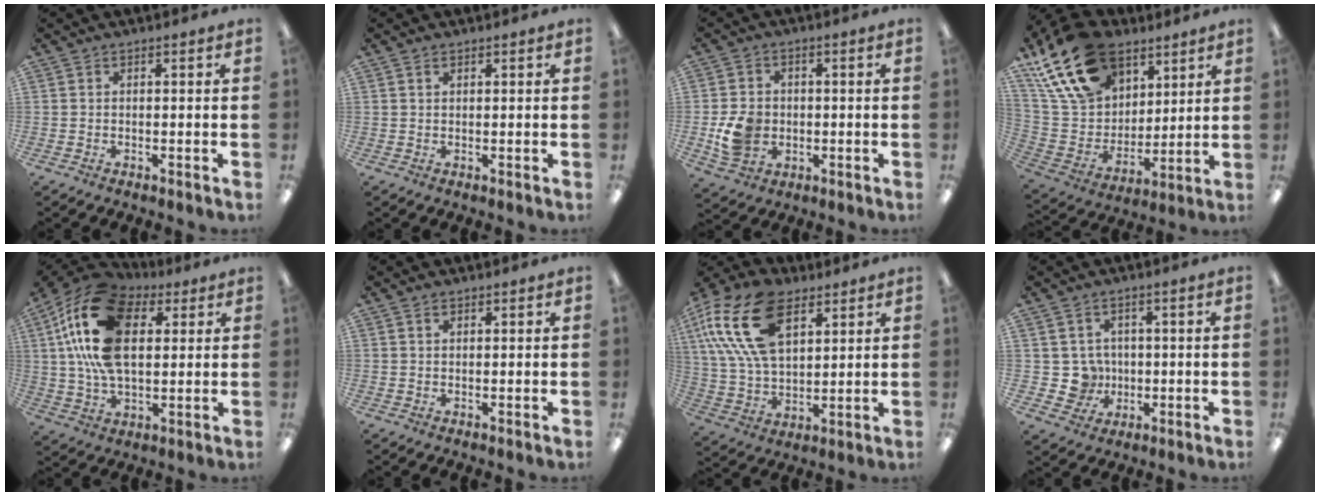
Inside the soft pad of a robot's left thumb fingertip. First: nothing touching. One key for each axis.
{"total": 1.1, "fx": 0.8, "fy": 0.6, "fz": 0.6, "tx": -0.015, "ty": 0.000, "tz": 0.014}
{"total": 7.8, "fx": -1.3, "fy": 6.6, "fz": 4.0, "tx": -0.074, "ty": 0.009, "tz": -0.019}
{"total": 23.8, "fx": 14.5, "fy": 14.7, "fz": 11.8, "tx": -0.236, "ty": -0.068, "tz": 0.269}
{"total": 22.8, "fx": 7.3, "fy": 13.6, "fz": 16.8, "tx": -0.347, "ty": -0.003, "tz": 0.122}
{"total": 1.3, "fx": 0.8, "fy": 0.7, "fz": 0.8, "tx": -0.018, "ty": 0.001, "tz": 0.015}
{"total": 21.0, "fx": 9.7, "fy": 12.3, "fz": 14.0, "tx": -0.314, "ty": -0.023, "tz": 0.174}
{"total": 5.9, "fx": 0.2, "fy": 5.8, "fz": 1.1, "tx": -0.019, "ty": 0.000, "tz": 0.007}